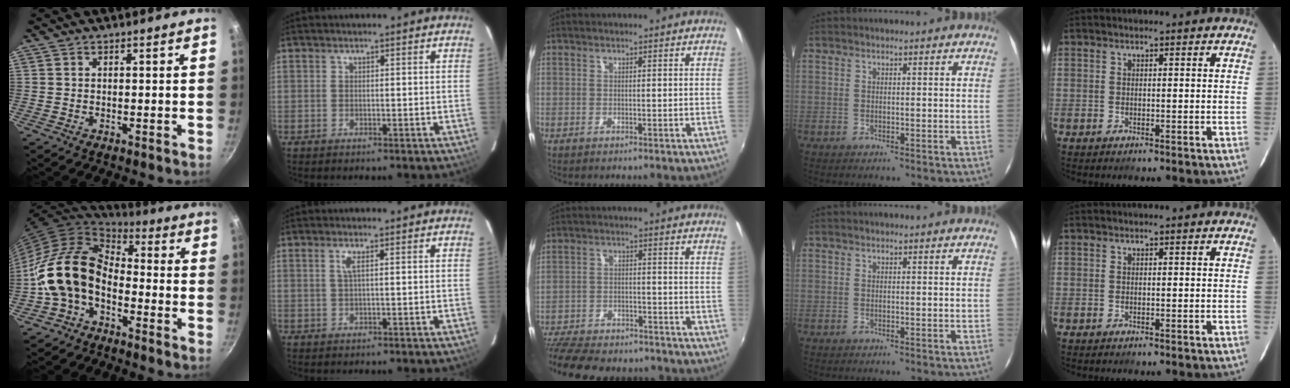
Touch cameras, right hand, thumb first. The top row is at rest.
{"thumb": {"total": 14.8, "force": [-4.6, 10.1, 9.7], "torque": [-0.161, 0.060, -0.109]}, "index": {"total": 1.5, "force": [0.4, -0.2, 1.4], "torque": [-0.030, 0.000, 0.007]}, "middle": {"total": 19.2, "force": [-16.0, 6.8, 8.1], "torque": [-0.189, -0.019, -0.237]}}